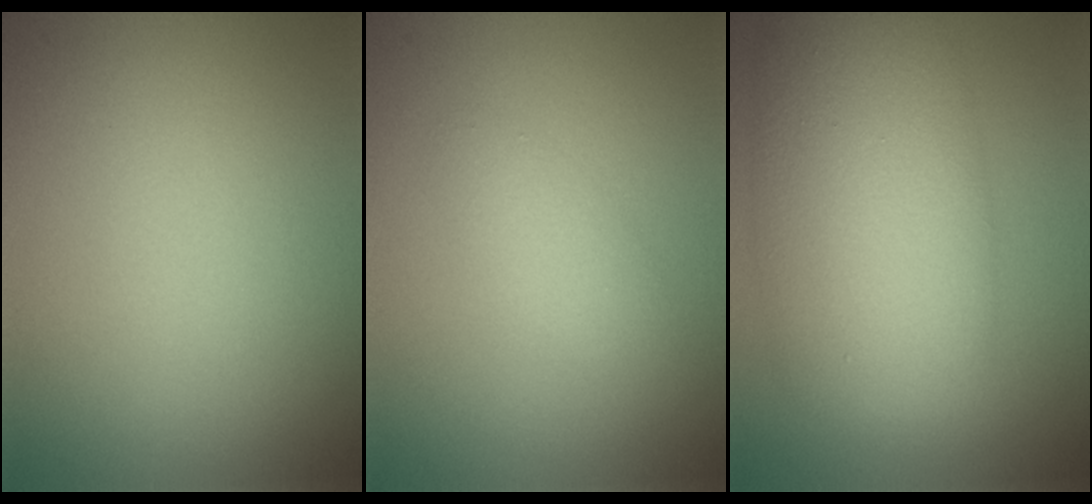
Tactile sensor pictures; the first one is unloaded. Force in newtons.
{"total": 1.4, "press": 1.4, "slide": 0.1}
{"total": 10.1, "press": 10.1, "slide": 0.1}